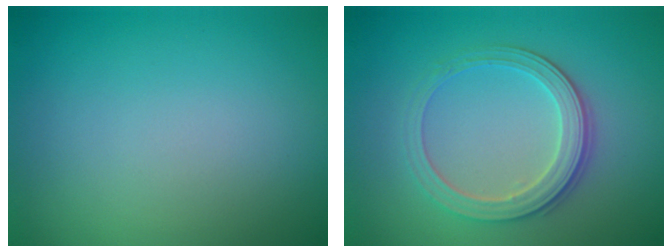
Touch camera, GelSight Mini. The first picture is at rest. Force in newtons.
{"total": 3.5, "press": 3.2, "slide": 1.5}